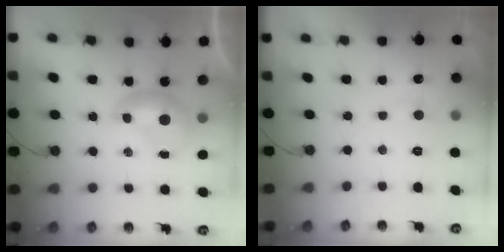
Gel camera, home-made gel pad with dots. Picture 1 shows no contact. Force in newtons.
{"total": 0.9, "press": 0.8, "slide": 0.4}